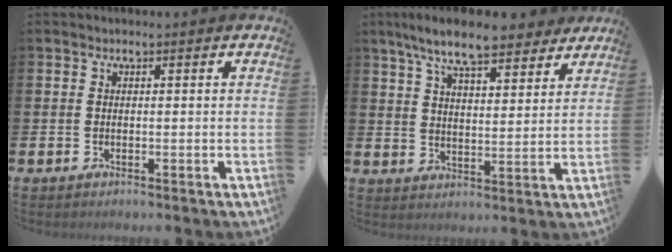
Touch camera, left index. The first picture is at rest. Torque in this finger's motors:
{"motor_torque": [1.03, -1.11, 1.05, 0.21]}